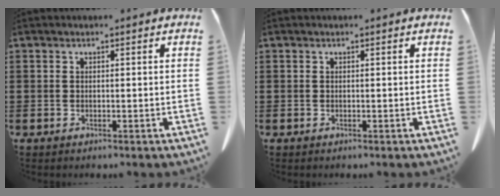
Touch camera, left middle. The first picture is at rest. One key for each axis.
{"total": 0.0}